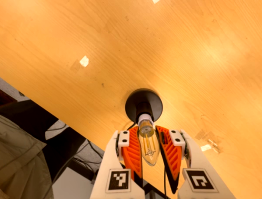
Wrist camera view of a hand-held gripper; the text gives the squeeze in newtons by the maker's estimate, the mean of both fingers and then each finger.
{"total": 20.1, "left": 20.7, "right": 19.5}